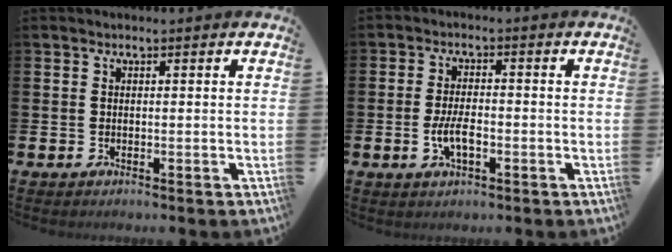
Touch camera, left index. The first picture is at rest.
{"total": 3.9, "force": [-1.0, 1.7, 3.4], "torque": [-0.064, 0.001, -0.020]}